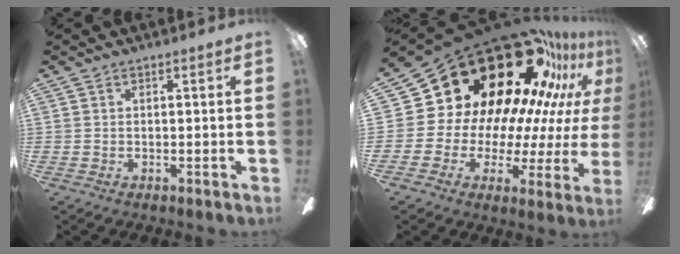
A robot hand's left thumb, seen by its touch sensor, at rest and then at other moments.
{"total": 31.8, "force": [19.6, 17.0, 18.3], "torque": [-0.241, -0.176, 0.388]}